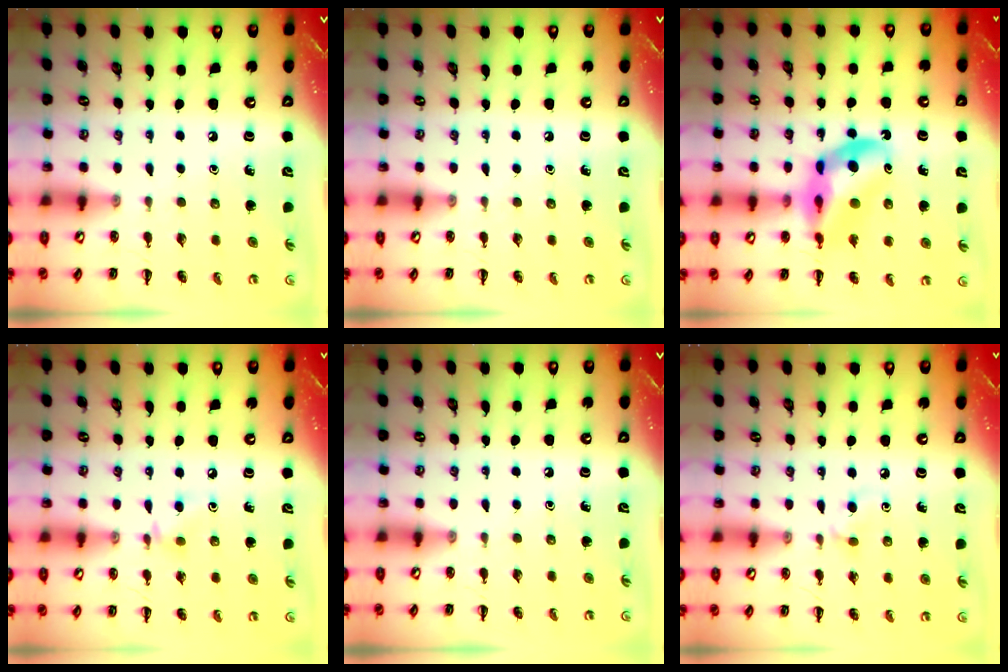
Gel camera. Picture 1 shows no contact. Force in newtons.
{"total": 0.0}
{"total": 12.6, "press": 12.1, "slide": 3.5}
{"total": 4.6, "press": 4.3, "slide": 1.6}
{"total": 0.0}
{"total": 4.7, "press": 4.3, "slide": 1.8}